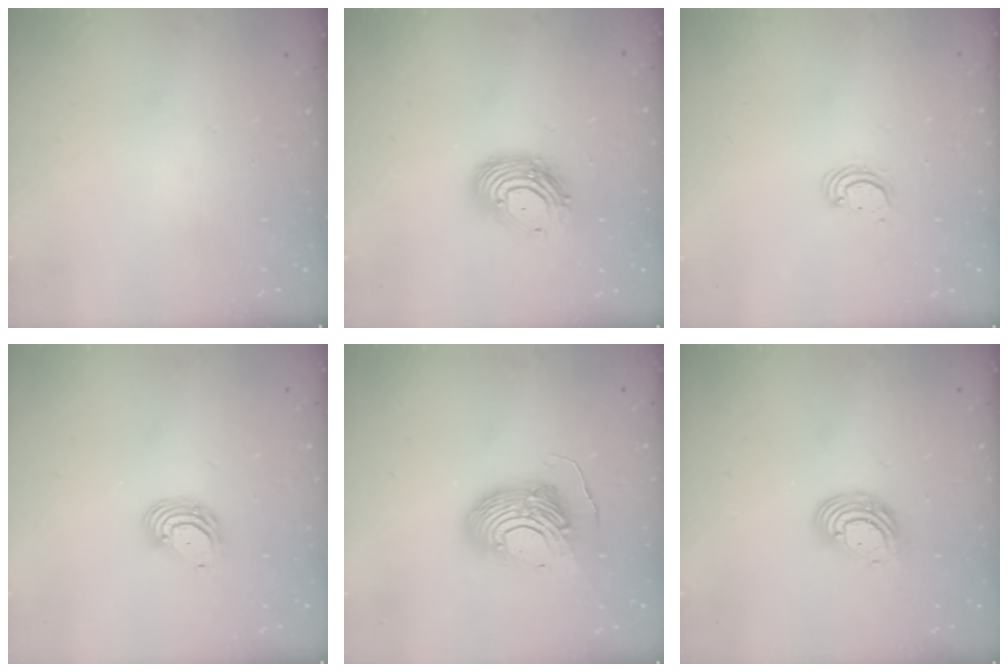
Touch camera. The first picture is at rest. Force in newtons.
{"total": 13.1, "press": 13.1, "slide": 1.1}
{"total": 2.8, "press": 2.8, "slide": 0.2}
{"total": 6.5, "press": 6.5, "slide": 1.1}
{"total": 14.1, "press": 14.0, "slide": 1.2}
{"total": 9.4, "press": 9.4, "slide": 0.8}